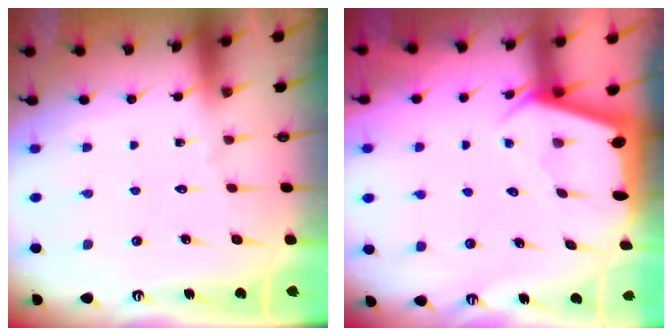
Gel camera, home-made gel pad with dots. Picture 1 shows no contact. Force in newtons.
{"total": 2.5, "press": 2.5, "slide": 0.3}